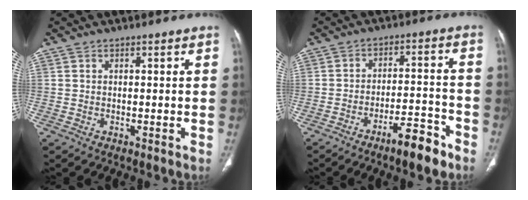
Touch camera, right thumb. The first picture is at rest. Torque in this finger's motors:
{"motor_torque": [1.29, 1.34, -0.15, 0.04, 0.22]}